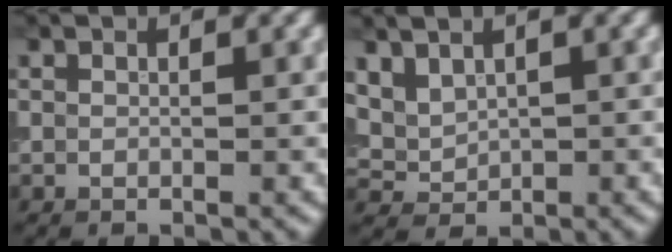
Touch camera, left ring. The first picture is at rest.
{"total": 1.9, "force": [0.9, 1.2, 1.1], "torque": [-0.025, 0.004, 0.030]}